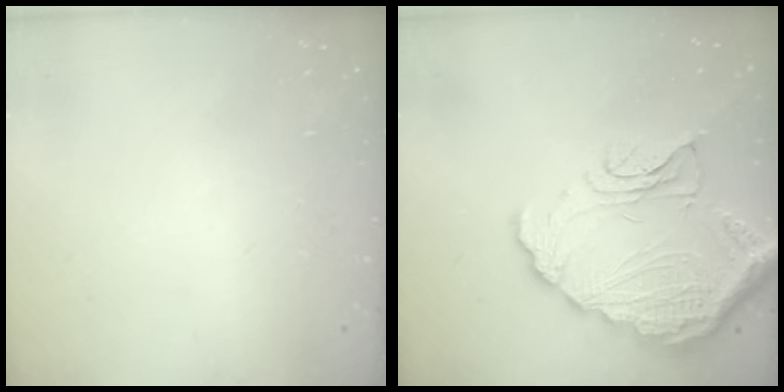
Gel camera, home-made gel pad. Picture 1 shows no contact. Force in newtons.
{"total": 15.5, "press": 15.4, "slide": 1.2}